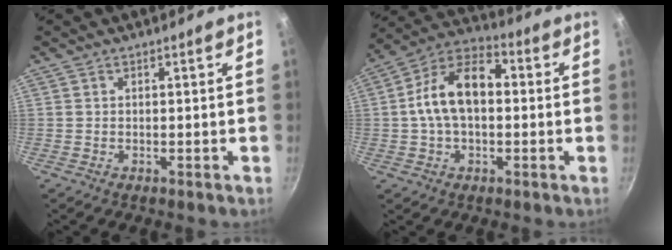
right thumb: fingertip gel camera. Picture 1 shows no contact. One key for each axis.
{"total": 13.7, "fx": 0.6, "fy": 8.5, "fz": 10.8, "tx": -0.168, "ty": 0.040, "tz": -0.008}